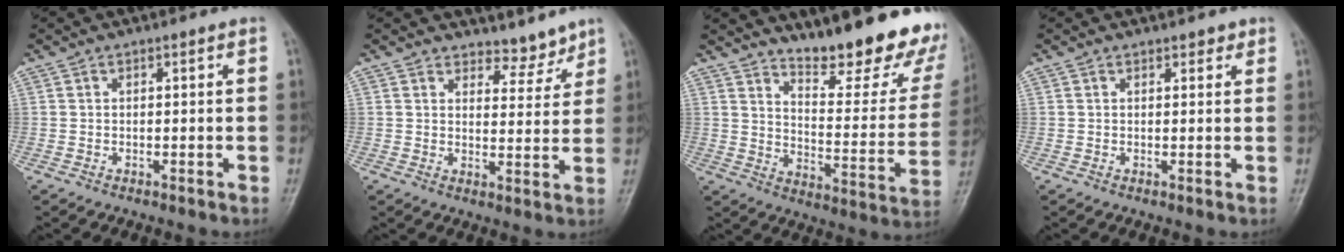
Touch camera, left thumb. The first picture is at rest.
{"total": 3.7, "force": [3.2, 1.8, 0.4], "torque": [0.020, -0.025, 0.043]}
{"total": 22.3, "force": [17.2, 6.1, 12.9], "torque": [-0.138, -0.118, 0.232]}
{"total": 1.4, "force": [1.0, 0.8, 0.5], "torque": [0.005, -0.004, 0.008]}